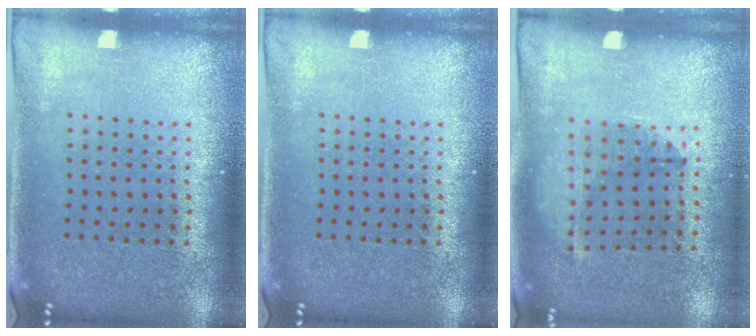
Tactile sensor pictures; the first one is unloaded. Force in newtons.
{"total": 0.0}
{"total": 1.3, "press": 0.8, "slide": 1.0}